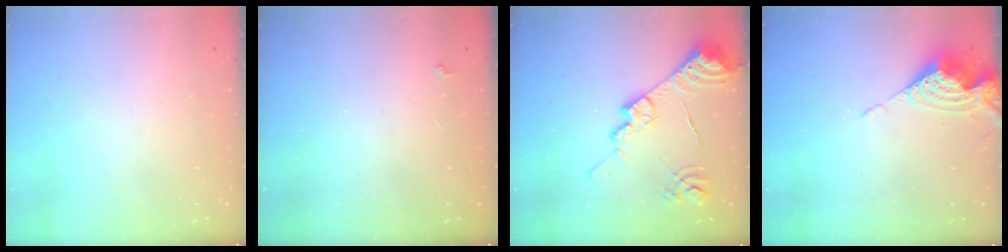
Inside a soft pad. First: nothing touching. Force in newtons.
{"total": 3.8, "press": 3.7, "slide": 0.6}
{"total": 15.2, "press": 15.1, "slide": 1.3}
{"total": 9.8, "press": 9.7, "slide": 1.0}